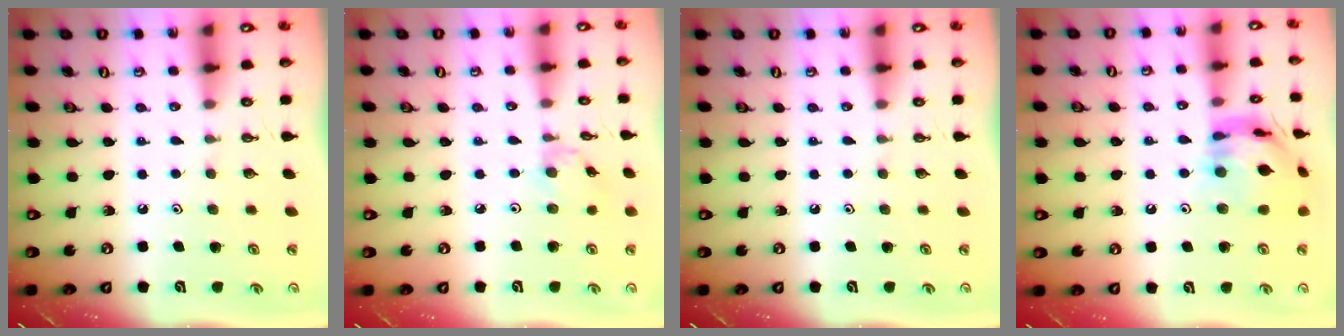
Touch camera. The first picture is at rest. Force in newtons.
{"total": 2.6, "press": 2.5, "slide": 0.5}
{"total": 0.0}
{"total": 15.6, "press": 15.6, "slide": 1.4}